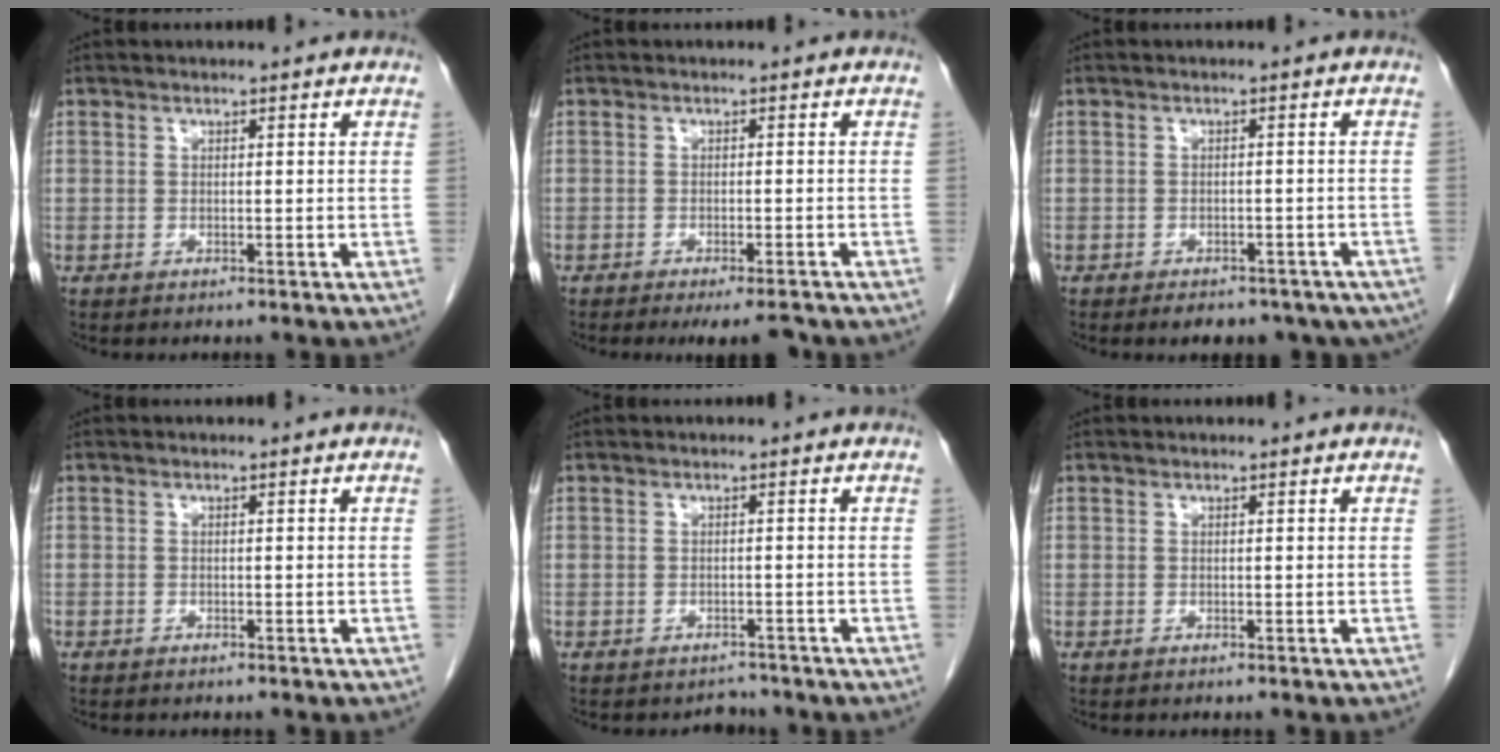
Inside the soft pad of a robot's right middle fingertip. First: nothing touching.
{"total": 4.9, "force": [-4.1, 0.7, 2.5], "torque": [-0.023, -0.006, -0.061]}
{"total": 10.4, "force": [-7.7, 5.4, 4.3], "torque": [-0.055, -0.004, -0.084]}
{"total": 0.0}
{"total": 1.7, "force": [-1.5, 0.7, -0.4], "torque": [0.004, -0.002, -0.020]}
{"total": 0.0}